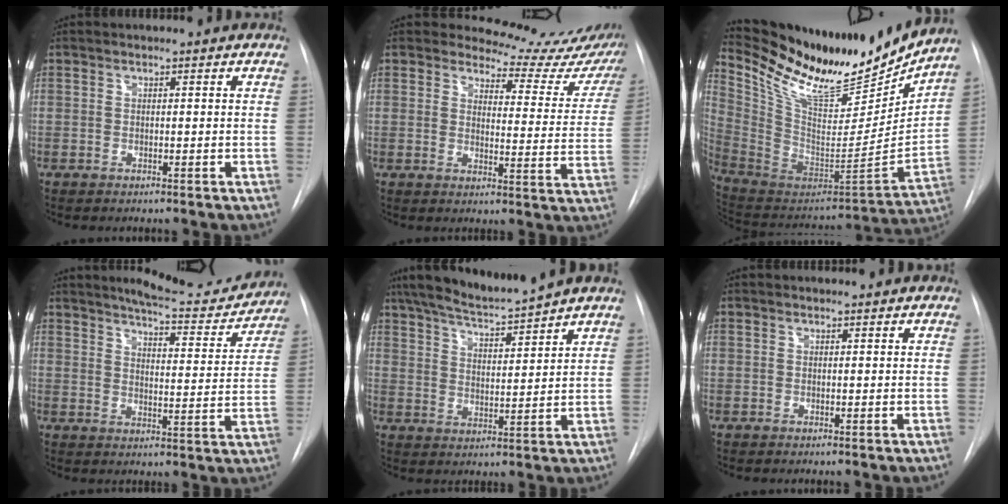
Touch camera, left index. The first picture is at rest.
{"total": 15.0, "force": [14.6, 3.3, 1.3], "torque": [0.015, -0.091, 0.140]}
{"total": 23.5, "force": [21.0, 4.1, 9.7], "torque": [-0.178, -0.059, 0.346]}
{"total": 14.2, "force": [13.3, 2.3, 4.3], "torque": [-0.051, -0.029, 0.162]}
{"total": 10.2, "force": [9.3, -0.6, 4.3], "torque": [-0.072, 0.002, 0.156]}
{"total": 1.4, "force": [1.4, 0.2, 0.2], "torque": [-0.009, 0.012, 0.018]}